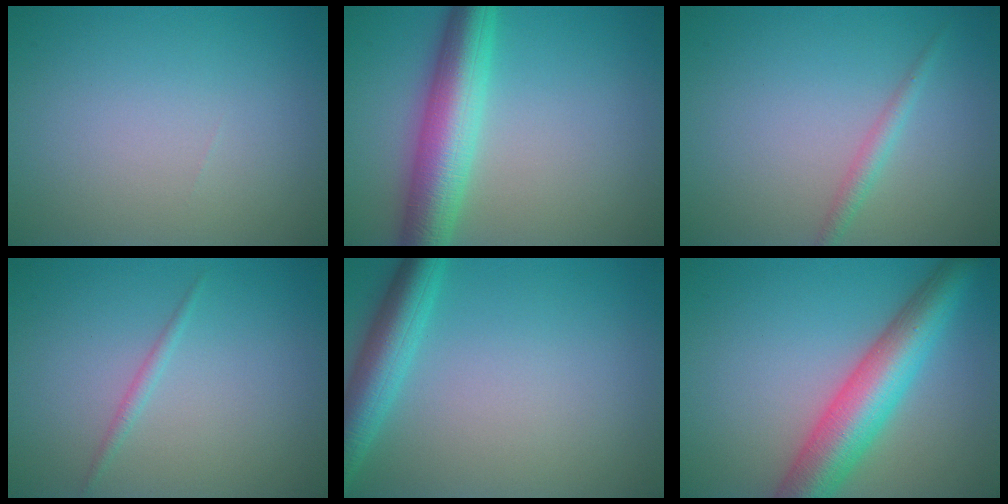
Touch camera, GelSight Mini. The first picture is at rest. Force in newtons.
{"total": 7.1, "press": 7.1, "slide": 0.0}
{"total": 1.4, "press": 1.4, "slide": 0.0}
{"total": 0.9, "press": 0.9, "slide": 0.0}
{"total": 4.5, "press": 4.5, "slide": 0.2}
{"total": 7.7, "press": 7.7, "slide": 0.4}